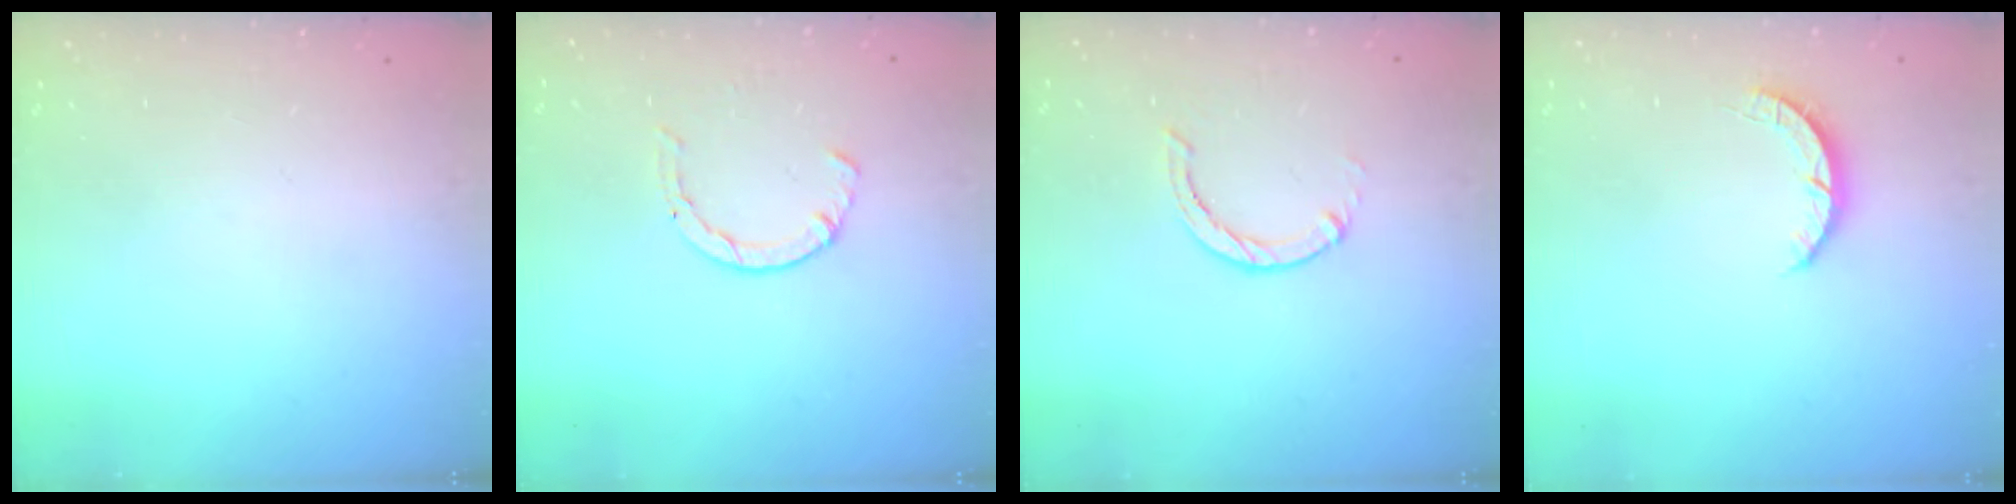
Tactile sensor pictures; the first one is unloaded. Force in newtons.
{"total": 2.1, "press": 2.1, "slide": 0.5}
{"total": 0.6, "press": 0.6, "slide": 0.2}
{"total": 2.7, "press": 2.7, "slide": 0.4}